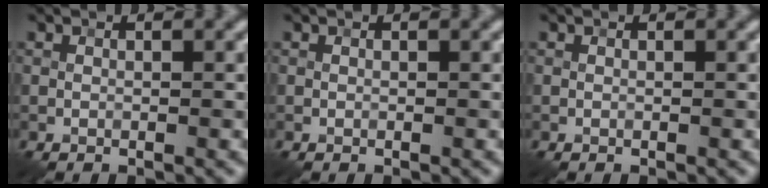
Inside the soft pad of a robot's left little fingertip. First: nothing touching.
{"total": 0.0}
{"total": 0.0}